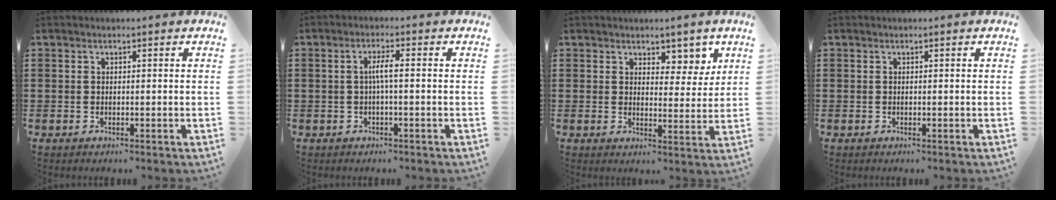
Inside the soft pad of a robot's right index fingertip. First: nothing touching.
{"total": 2.9, "force": [-0.3, 0.3, 2.9], "torque": [-0.054, 0.000, -0.007]}
{"total": 4.6, "force": [3.6, 2.6, 1.2], "torque": [-0.017, -0.010, 0.060]}
{"total": 0.0}